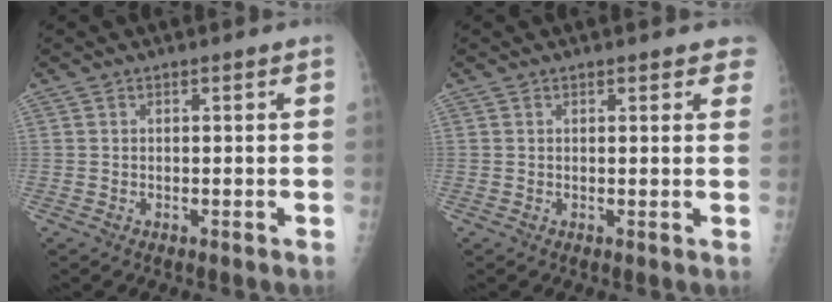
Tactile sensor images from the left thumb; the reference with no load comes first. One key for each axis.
{"total": 3.5, "fx": 2.8, "fy": 1.4, "fz": 1.7, "tx": 0.009, "ty": -0.003, "tz": 0.025}